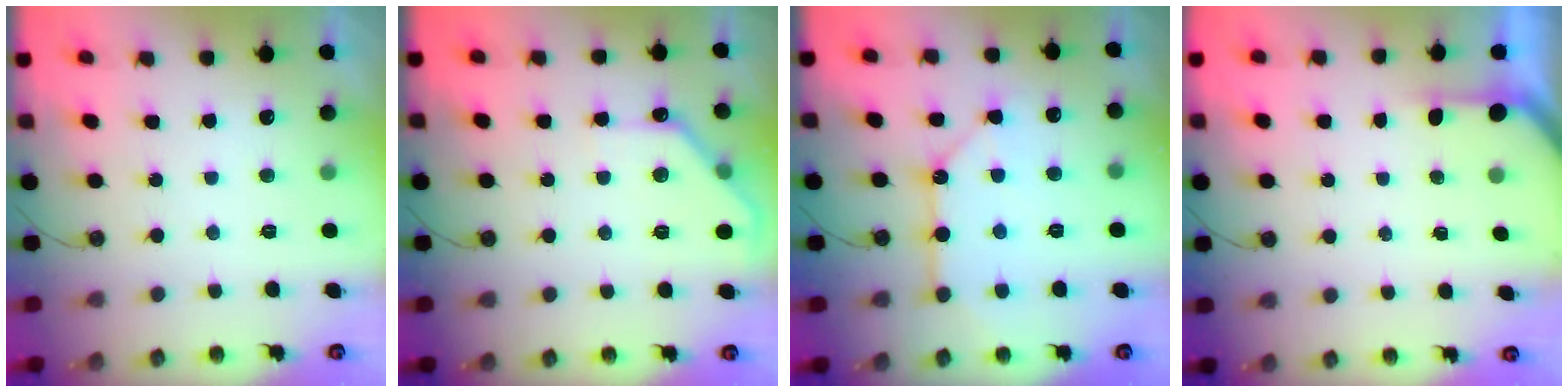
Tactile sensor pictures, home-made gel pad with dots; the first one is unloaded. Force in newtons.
{"total": 9.8, "press": 9.8, "slide": 0.3}
{"total": 10.9, "press": 10.9, "slide": 1.0}
{"total": 1.4, "press": 1.4, "slide": 0.2}